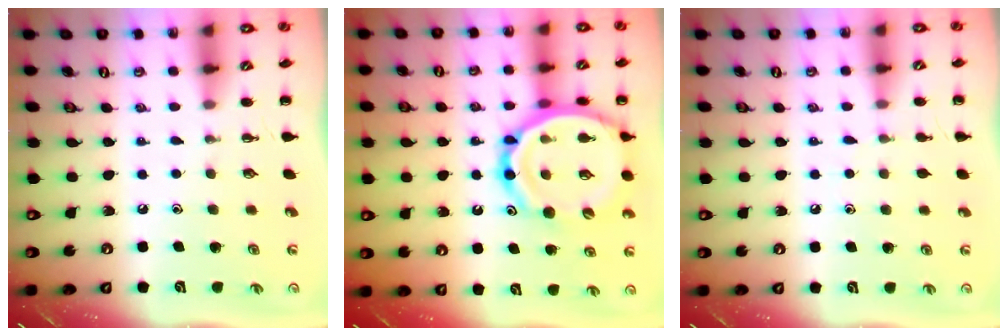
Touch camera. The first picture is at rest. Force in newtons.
{"total": 22.4, "press": 22.1, "slide": 3.8}
{"total": 4.2, "press": 3.9, "slide": 1.4}